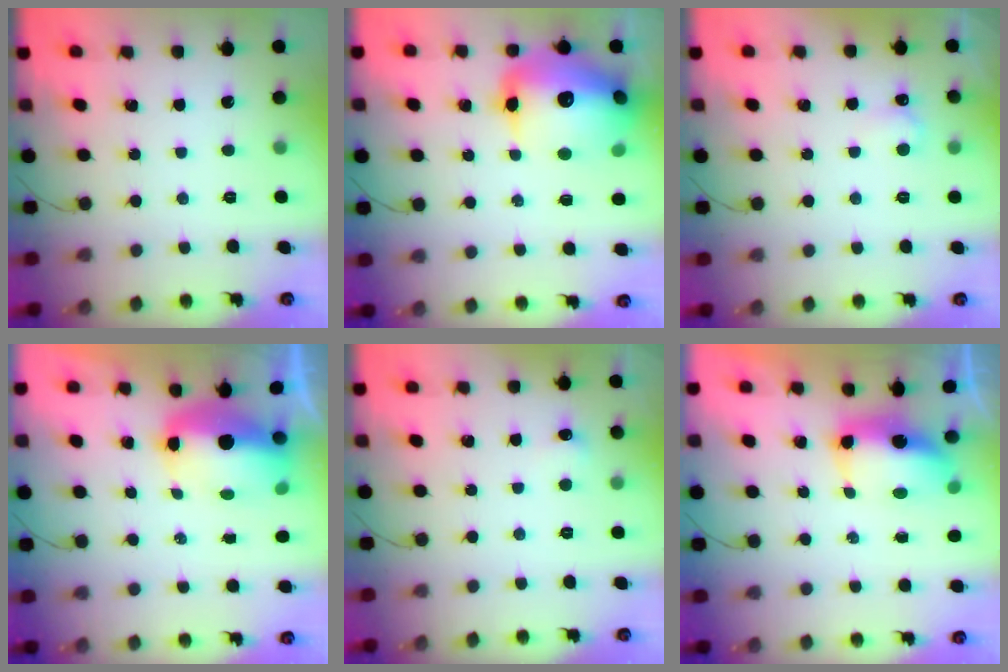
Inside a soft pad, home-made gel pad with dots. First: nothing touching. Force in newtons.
{"total": 22.3, "press": 21.8, "slide": 4.6}
{"total": 3.7, "press": 3.5, "slide": 1.1}
{"total": 11.3, "press": 11.1, "slide": 2.3}
{"total": 4.1, "press": 4.0, "slide": 1.1}
{"total": 8.1, "press": 8.0, "slide": 1.5}